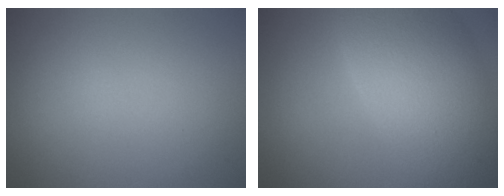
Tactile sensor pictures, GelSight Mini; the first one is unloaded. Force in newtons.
{"total": 10.0, "press": 10.0, "slide": 0.6}